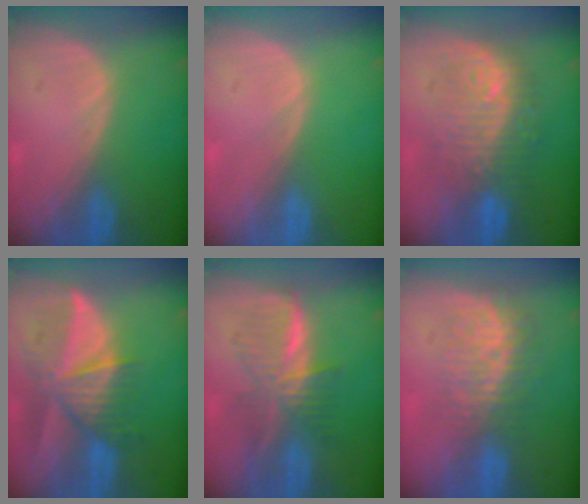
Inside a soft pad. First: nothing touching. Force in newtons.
{"total": 0.0}
{"total": 9.5, "press": 9.5, "slide": 0.5}
{"total": 9.8, "press": 8.6, "slide": 4.5}
{"total": 6.6, "press": 6.6, "slide": 0.0}
{"total": 8.3, "press": 7.2, "slide": 4.0}